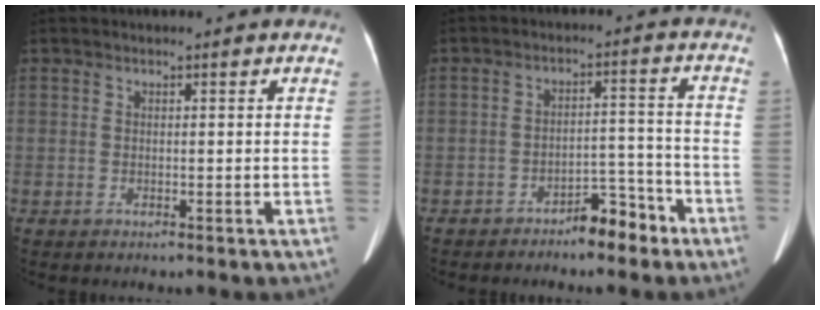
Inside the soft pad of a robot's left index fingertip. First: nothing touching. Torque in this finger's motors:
{"motor_torque": [-0.04, 0.18, 0.01, 0.01]}